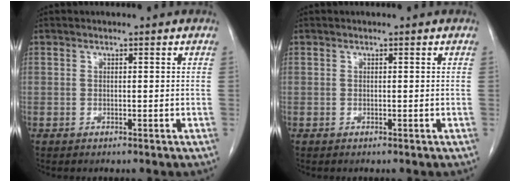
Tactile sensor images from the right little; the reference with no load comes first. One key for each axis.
{"total": 0.0}